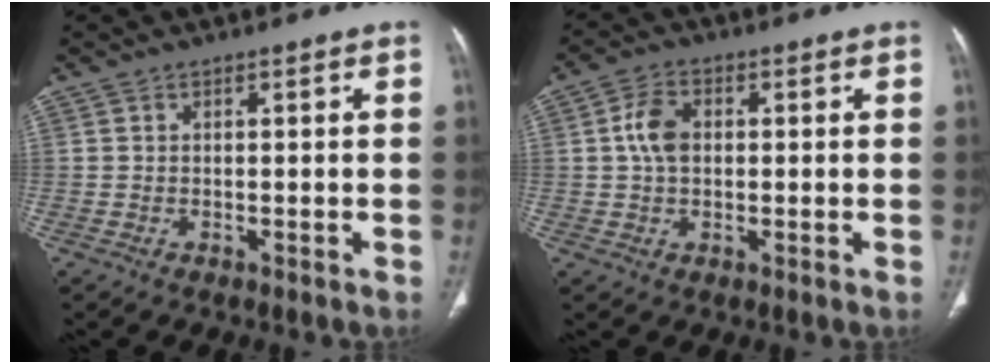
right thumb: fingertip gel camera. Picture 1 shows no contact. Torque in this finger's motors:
{"motor_torque": [1.11, 0.94, 0.67, -0.33, 0.20]}